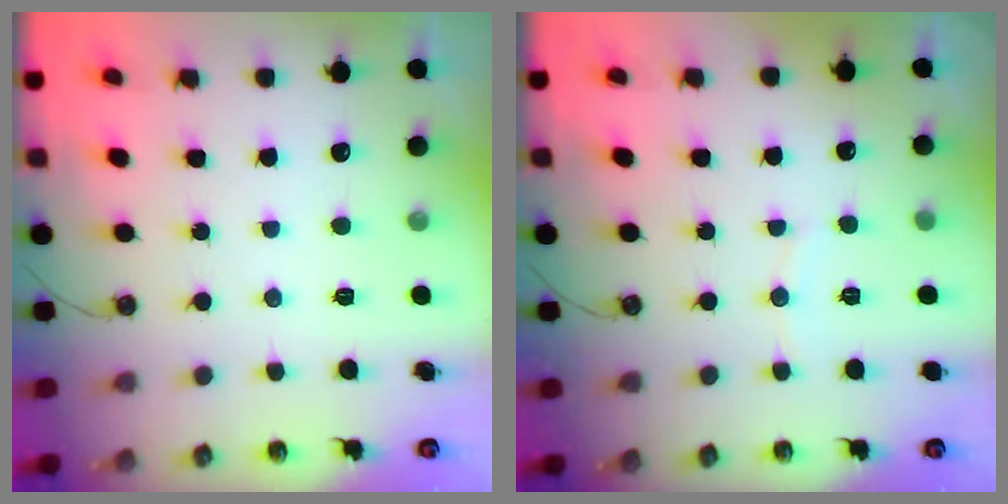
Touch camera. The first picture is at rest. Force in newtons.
{"total": 3.1, "press": 3.1, "slide": 0.4}